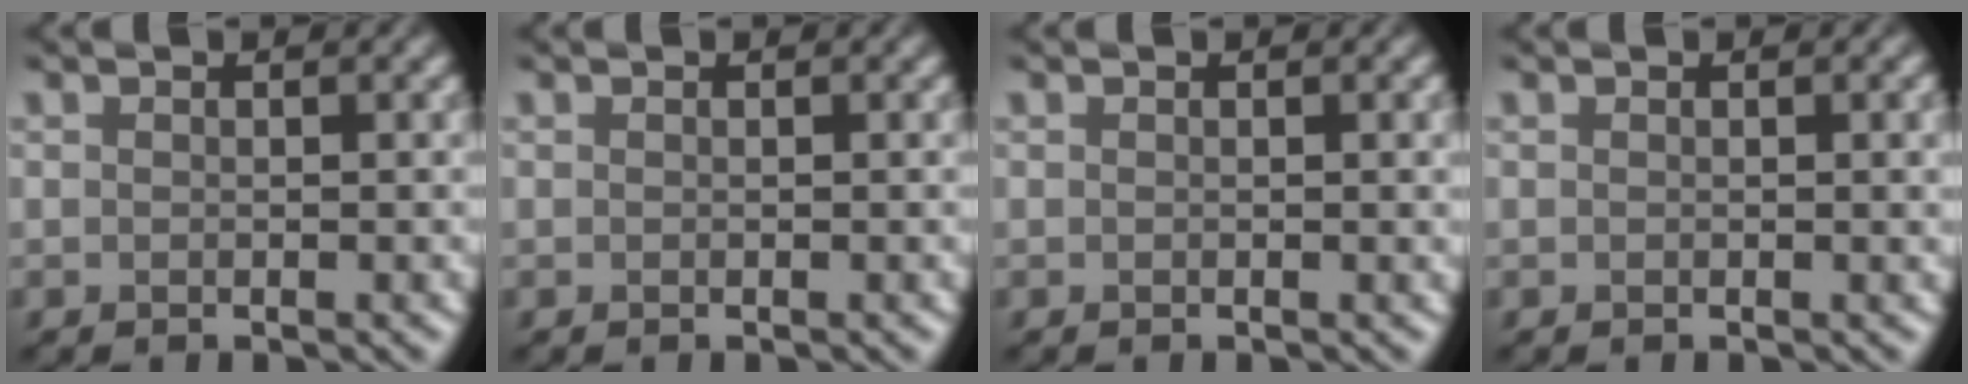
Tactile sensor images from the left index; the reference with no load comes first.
{"total": 0.0}
{"total": 0.8, "force": [0.1, 0.2, 0.8], "torque": [-0.008, 0.001, 0.000]}
{"total": 1.2, "force": [0.2, 0.3, 1.2], "torque": [-0.012, 0.002, 0.000]}